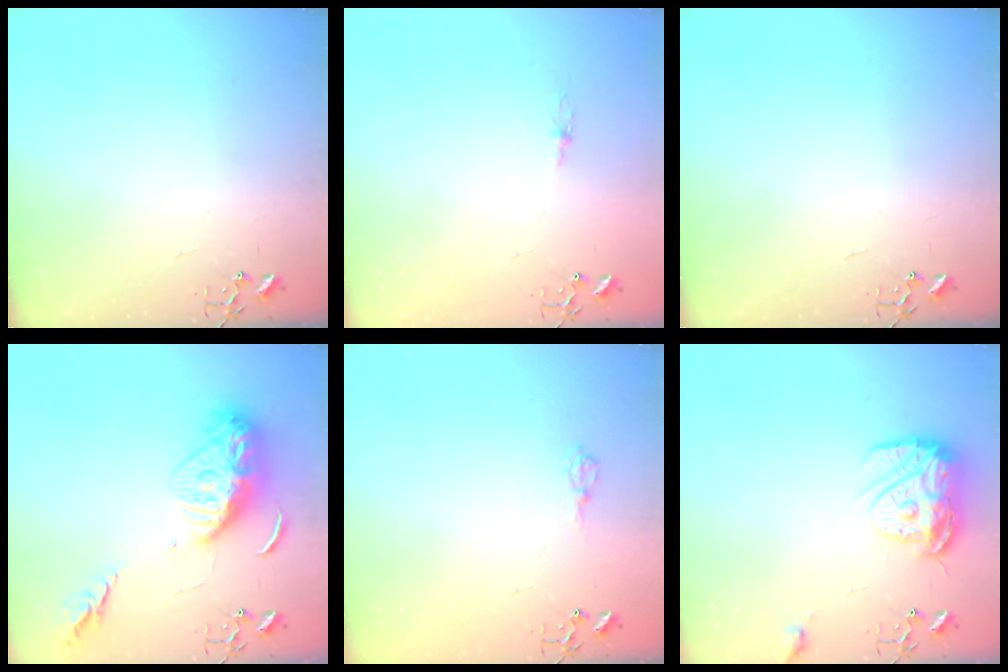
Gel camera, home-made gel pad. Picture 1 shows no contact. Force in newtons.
{"total": 2.2, "press": 2.2, "slide": 0.3}
{"total": 0.0}
{"total": 14.8, "press": 14.8, "slide": 1.4}
{"total": 5.9, "press": 5.9, "slide": 0.8}
{"total": 13.0, "press": 13.0, "slide": 1.3}